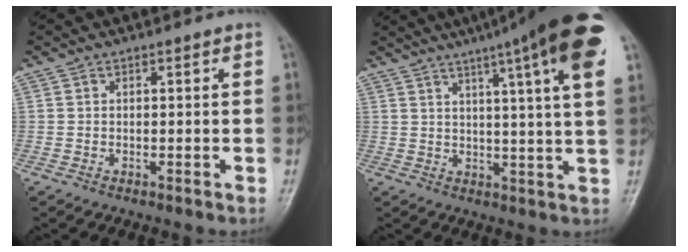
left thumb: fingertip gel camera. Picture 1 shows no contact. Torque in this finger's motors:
{"motor_torque": [1.90, -0.13, 1.86, -0.91, 0.29]}